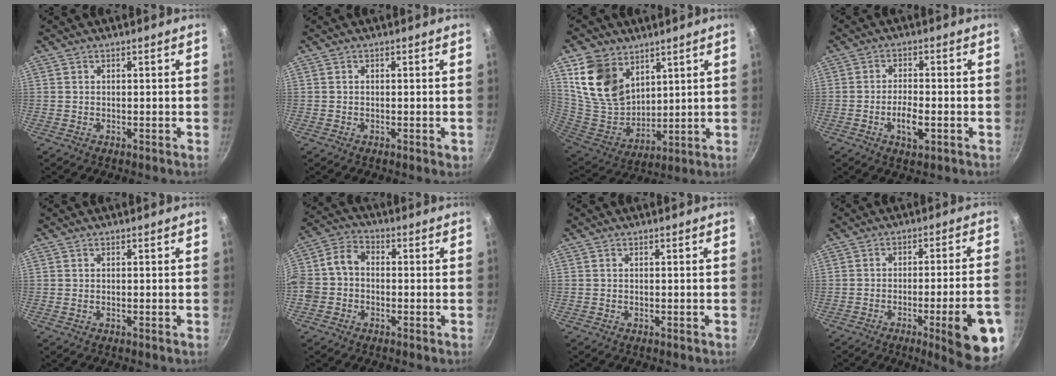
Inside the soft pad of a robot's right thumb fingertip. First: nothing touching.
{"total": 0.8, "force": [-0.3, 0.3, 0.7], "torque": [-0.006, 0.001, -0.005]}
{"total": 15.7, "force": [8.3, 10.8, 7.8], "torque": [-0.130, -0.052, 0.174]}
{"total": 5.1, "force": [-1.7, 1.8, 4.4], "torque": [-0.078, 0.008, -0.031]}
{"total": 0.0}
{"total": 8.3, "force": [-1.4, 6.4, 5.1], "torque": [-0.092, 0.034, -0.046]}
{"total": 0.0}
{"total": 15.3, "force": [-6.4, 2.3, 13.7], "torque": [-0.164, 0.029, -0.081]}